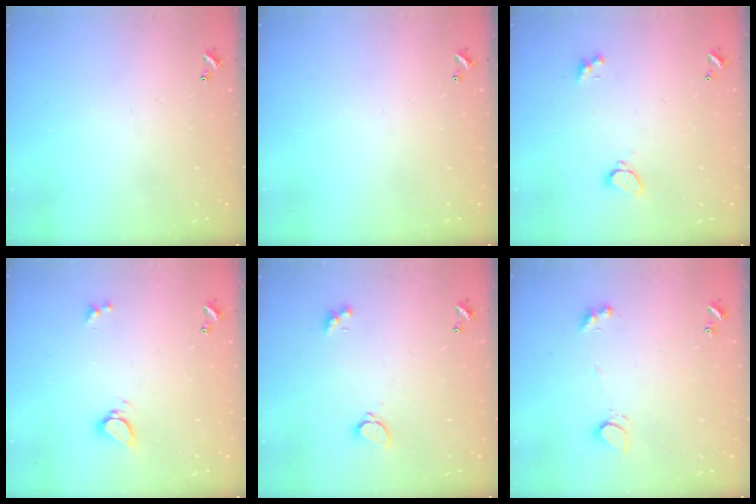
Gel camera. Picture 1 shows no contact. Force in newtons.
{"total": 0.0}
{"total": 2.2, "press": 2.0, "slide": 0.9}
{"total": 4.4, "press": 4.4, "slide": 0.6}
{"total": 1.6, "press": 1.6, "slide": 0.5}
{"total": 2.4, "press": 2.3, "slide": 0.6}